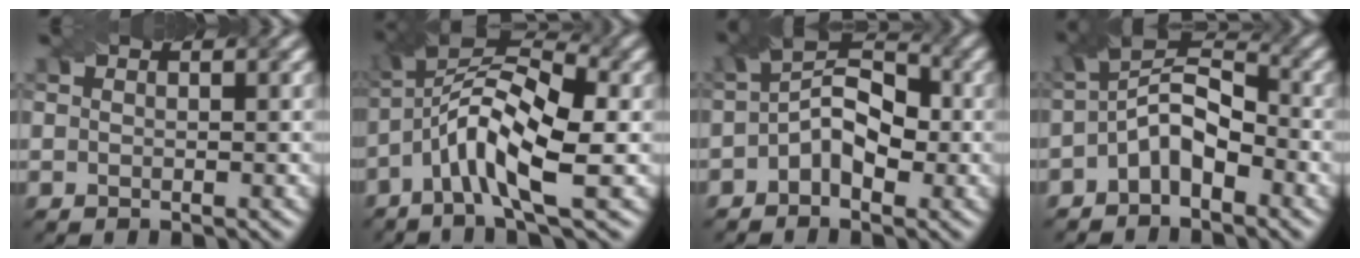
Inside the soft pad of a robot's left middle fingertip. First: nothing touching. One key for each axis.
{"total": 9.1, "fx": -2.5, "fy": 2.8, "fz": 8.3, "tx": -0.149, "ty": 0.021, "tz": -0.060}
{"total": 5.4, "fx": -1.0, "fy": 3.3, "fz": 4.1, "tx": -0.064, "ty": 0.013, "tz": -0.026}
{"total": 5.2, "fx": -1.9, "fy": 2.8, "fz": 4.0, "tx": -0.068, "ty": 0.013, "tz": -0.043}